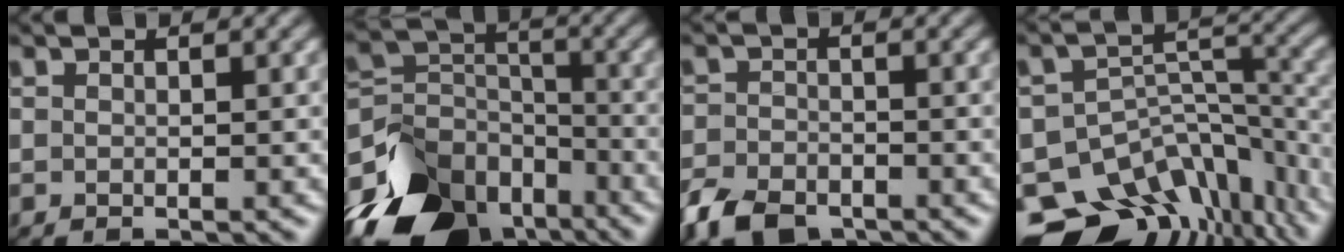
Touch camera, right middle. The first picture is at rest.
{"total": 12.8, "force": [-9.1, 7.5, 4.8], "torque": [-0.097, 0.001, -0.170]}
{"total": 5.0, "force": [-3.6, 2.7, 2.2], "torque": [-0.053, -0.003, -0.077]}
{"total": 13.7, "force": [-10.5, 7.5, 4.6], "torque": [-0.079, 0.002, -0.134]}